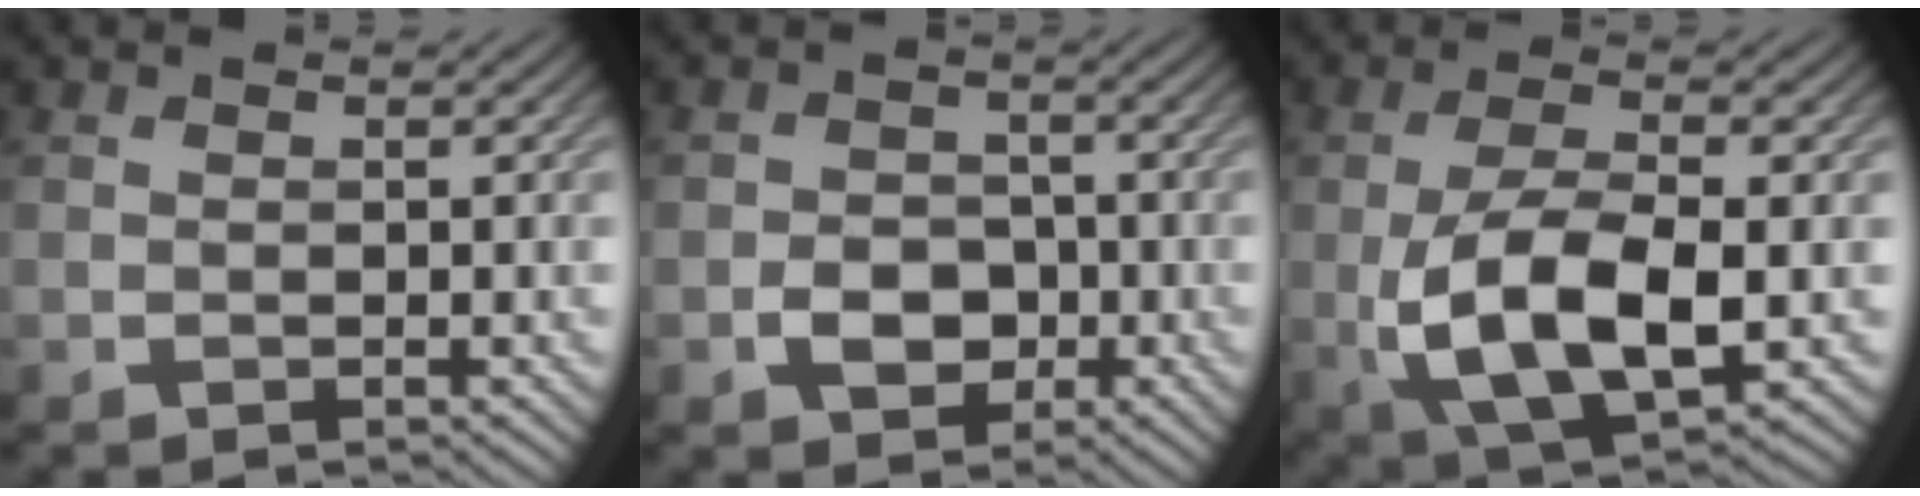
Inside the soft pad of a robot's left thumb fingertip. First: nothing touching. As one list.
[{"total": 3.7, "force": [-1.2, 3.0, 1.9], "torque": [-0.028, 0.003, -0.025]}, {"total": 11.0, "force": [-1.8, 5.0, 9.7], "torque": [-0.199, -0.010, -0.028]}]